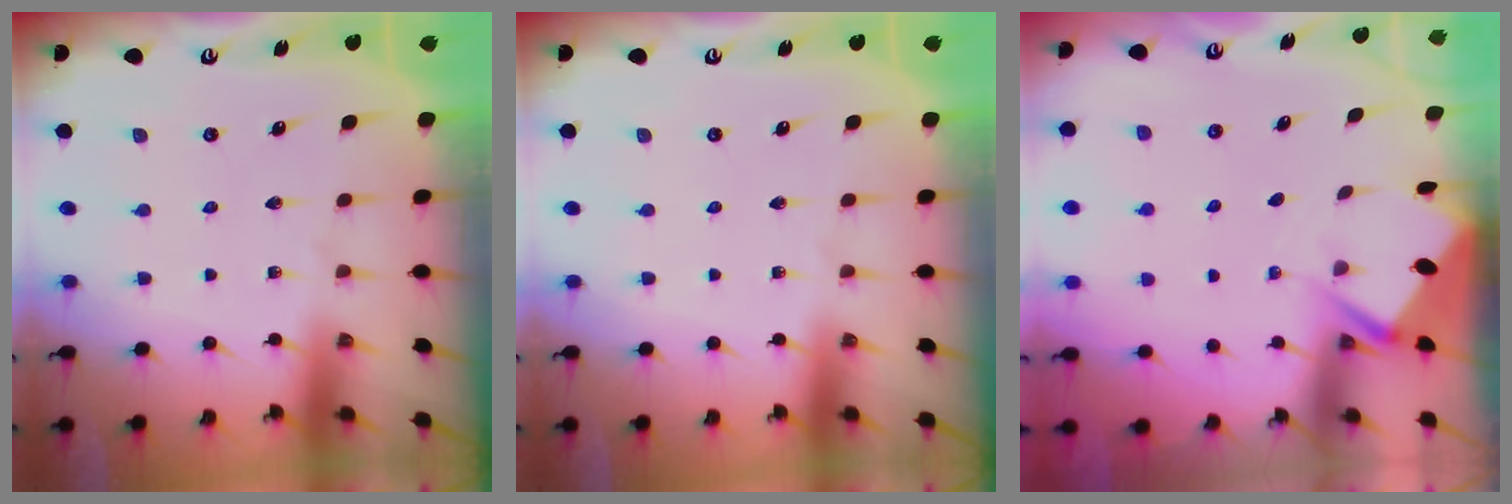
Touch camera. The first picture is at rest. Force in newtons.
{"total": 0.0}
{"total": 2.7, "press": 2.7, "slide": 0.4}